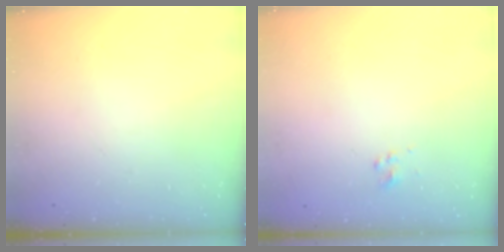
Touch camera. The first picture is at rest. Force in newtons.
{"total": 2.5, "press": 2.4, "slide": 0.8}